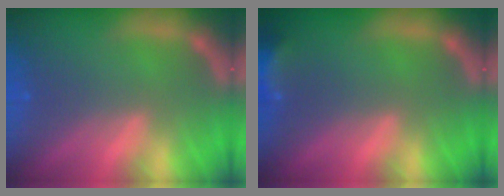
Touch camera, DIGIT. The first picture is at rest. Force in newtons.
{"total": 3.9}